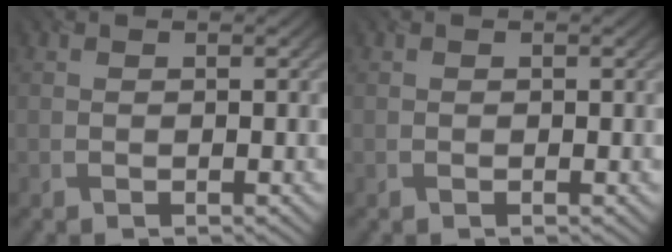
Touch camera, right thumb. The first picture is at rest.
{"total": 0.0}